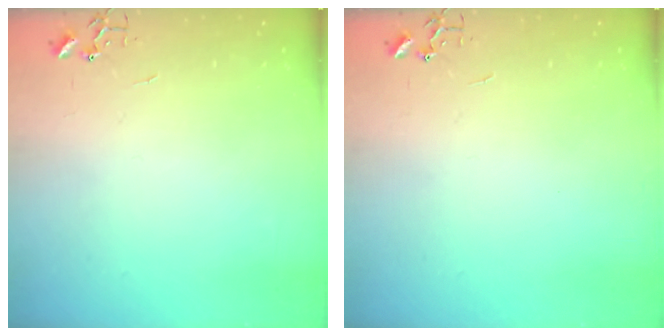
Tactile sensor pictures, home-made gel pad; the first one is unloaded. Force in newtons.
{"total": 0.0}